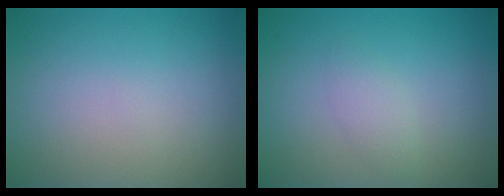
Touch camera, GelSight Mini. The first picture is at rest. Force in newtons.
{"total": 1.4, "press": 1.4, "slide": 0.0}